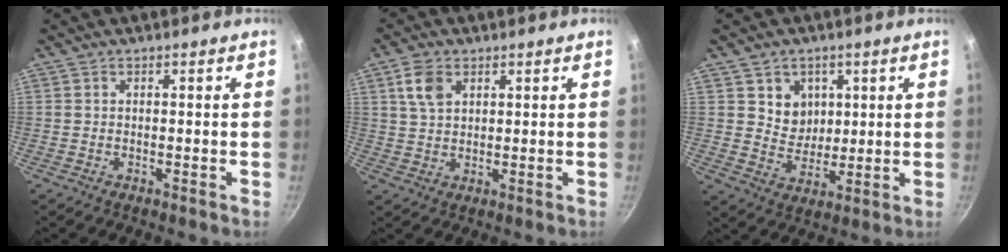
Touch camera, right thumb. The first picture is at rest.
{"total": 5.5, "force": [2.4, 3.5, 3.5], "torque": [-0.059, -0.003, 0.047]}
{"total": 6.7, "force": [2.3, 6.0, 2.0], "torque": [0.002, -0.017, 0.043]}